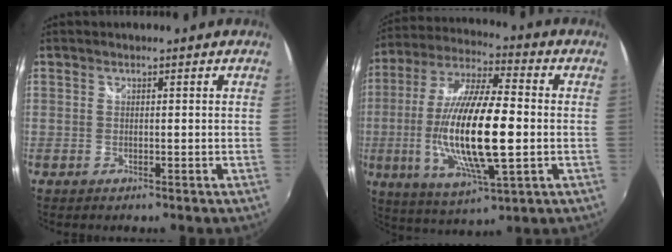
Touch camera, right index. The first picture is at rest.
{"total": 20.7, "force": [-2.4, 5.1, 20.0], "torque": [-0.391, -0.011, -0.041]}